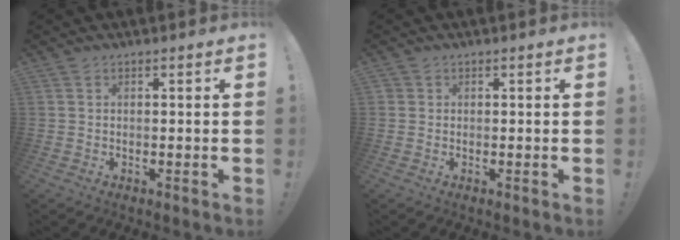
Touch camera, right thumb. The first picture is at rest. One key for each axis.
{"total": 0.9, "fx": 0.2, "fy": 0.8, "fz": 0.2, "tx": -0.012, "ty": 0.005, "tz": 0.006}